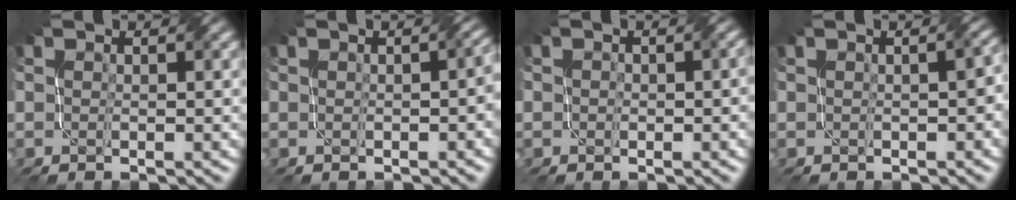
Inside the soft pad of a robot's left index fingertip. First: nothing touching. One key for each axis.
{"total": 1.6, "fx": -0.1, "fy": 0.5, "fz": 1.6, "tx": -0.021, "ty": 0.005, "tz": 0.001}
{"total": 1.6, "fx": 0.1, "fy": 1.0, "fz": 1.2, "tx": -0.016, "ty": 0.001, "tz": 0.001}
{"total": 2.1, "fx": 0.0, "fy": 0.6, "fz": 2.0, "tx": -0.027, "ty": 0.004, "tz": 0.006}